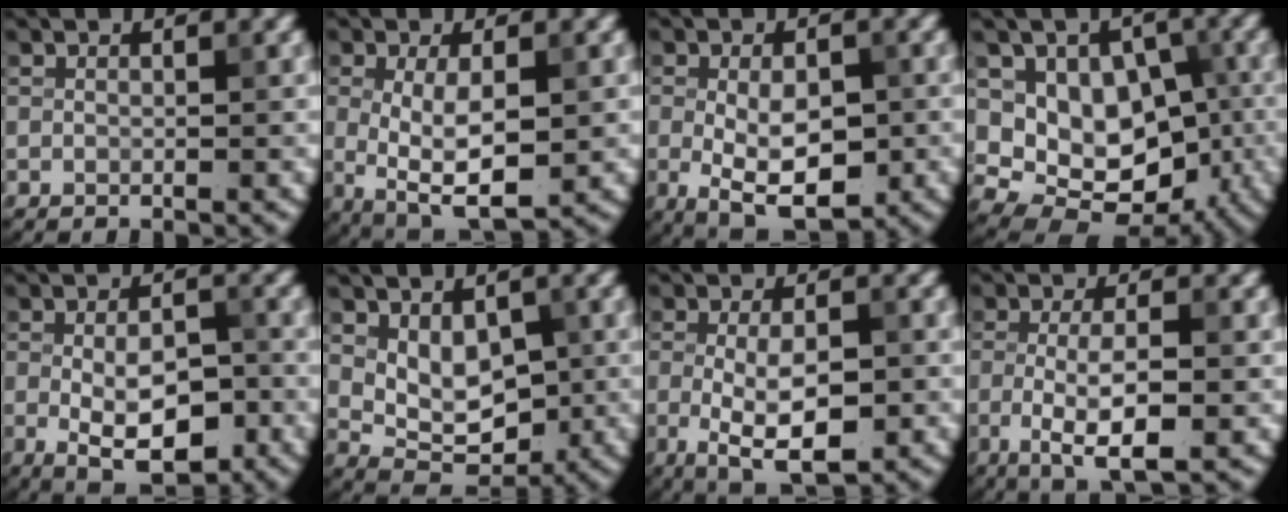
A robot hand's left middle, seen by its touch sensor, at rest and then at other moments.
{"total": 6.1, "force": [-0.7, 2.6, 5.5], "torque": [-0.109, -0.014, -0.003]}
{"total": 7.2, "force": [-1.5, 3.7, 6.0], "torque": [-0.105, -0.016, -0.018]}
{"total": 10.1, "force": [-0.5, 7.7, 6.5], "torque": [-0.065, -0.002, -0.011]}
{"total": 6.8, "force": [-1.7, 3.3, 5.7], "torque": [-0.094, -0.009, -0.026]}
{"total": 5.1, "force": [0.4, 3.4, 3.8], "torque": [-0.059, -0.010, 0.017]}
{"total": 6.7, "force": [-1.7, 2.6, 5.9], "torque": [-0.105, -0.012, -0.024]}
{"total": 5.5, "force": [-1.3, 1.5, 5.1], "torque": [-0.093, -0.007, -0.026]}